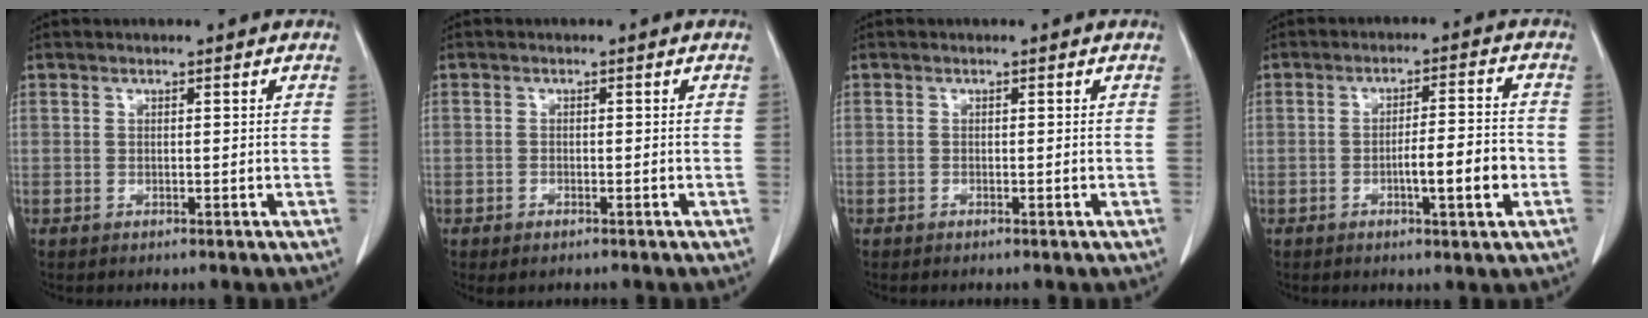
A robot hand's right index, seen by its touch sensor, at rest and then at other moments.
{"total": 1.3, "force": [-0.8, 0.5, 0.8], "torque": [-0.017, -0.002, -0.006]}
{"total": 0.0}
{"total": 6.8, "force": [-2.1, 0.7, 6.4], "torque": [-0.099, 0.004, -0.031]}